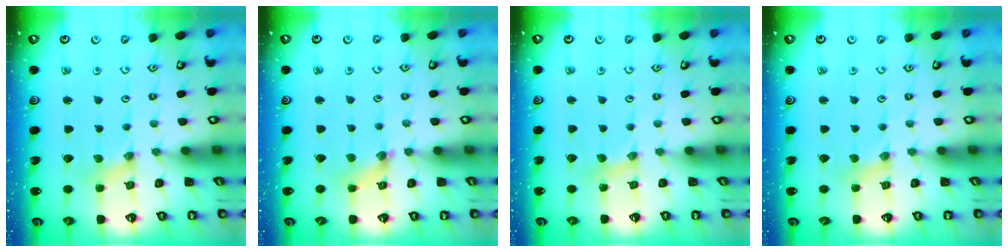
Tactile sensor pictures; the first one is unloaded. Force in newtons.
{"total": 2.7, "press": 2.7, "slide": 0.4}
{"total": 2.9, "press": 2.9, "slide": 0.4}
{"total": 1.0, "press": 1.0, "slide": 0.2}